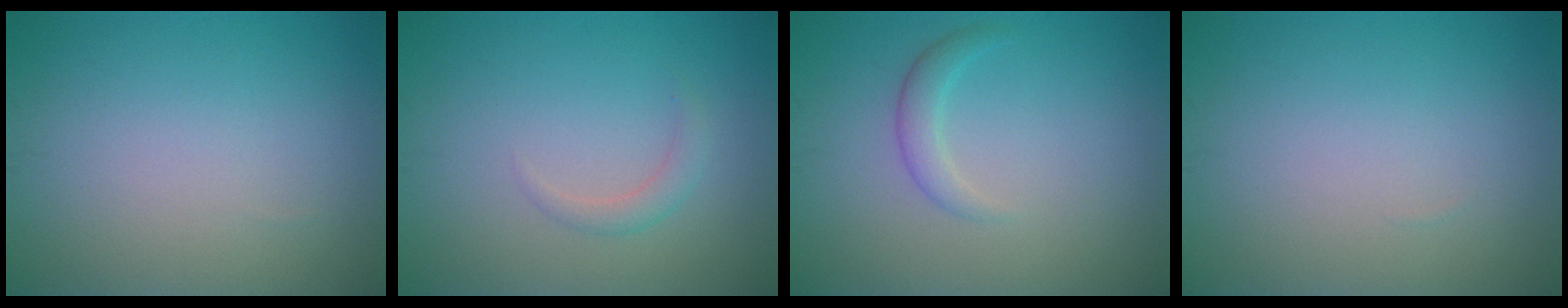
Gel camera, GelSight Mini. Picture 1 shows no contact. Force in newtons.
{"total": 1.2, "press": 1.2, "slide": 0.1}
{"total": 1.7, "press": 1.7, "slide": 0.1}
{"total": 0.0}